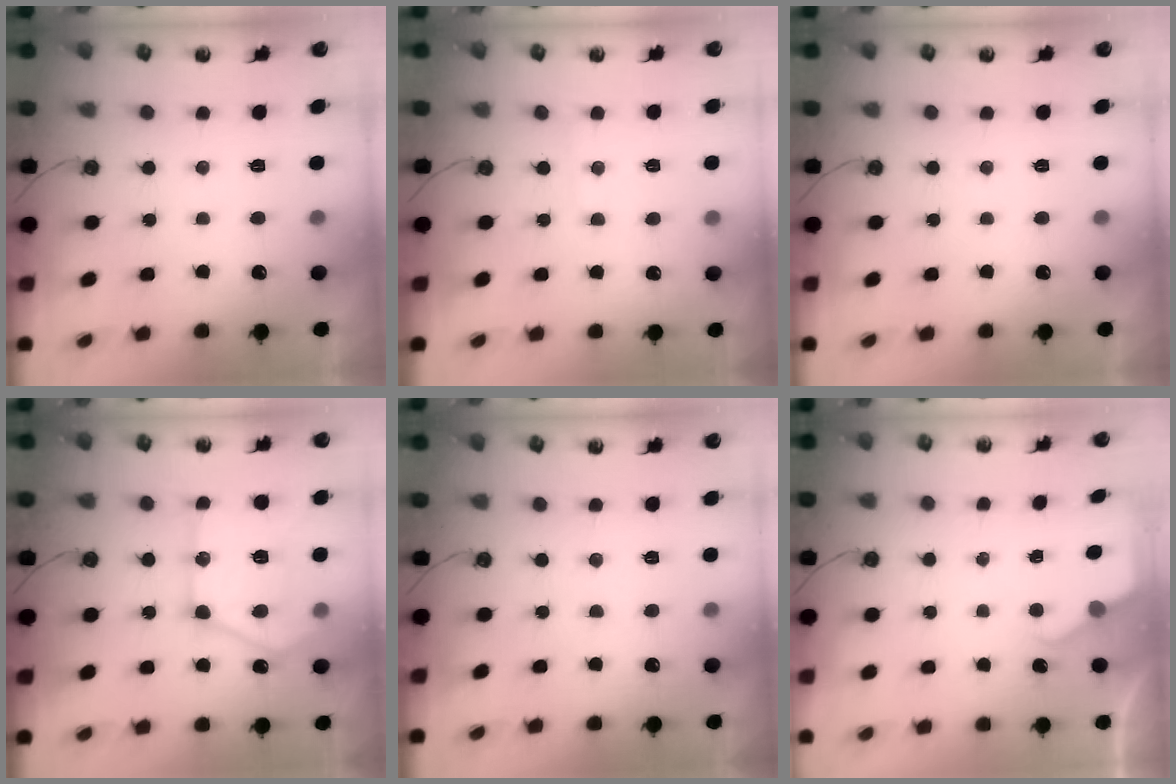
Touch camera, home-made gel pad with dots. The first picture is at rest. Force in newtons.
{"total": 3.2, "press": 3.1, "slide": 0.4}
{"total": 0.0}
{"total": 19.6, "press": 19.5, "slide": 2.0}
{"total": 5.1, "press": 5.0, "slide": 0.9}
{"total": 2.8, "press": 2.8, "slide": 0.5}